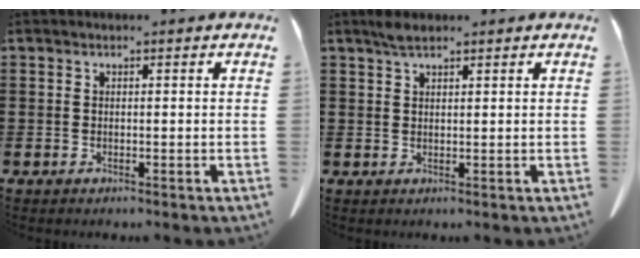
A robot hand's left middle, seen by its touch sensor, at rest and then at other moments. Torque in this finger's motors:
{"motor_torque": [0.17, 0.16, 0.00, 0.04]}